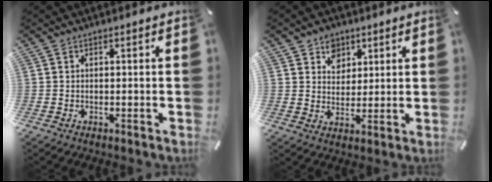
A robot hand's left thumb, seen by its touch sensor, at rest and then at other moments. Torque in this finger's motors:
{"motor_torque": [0.28, -0.23, 0.20, -0.19, 0.00]}